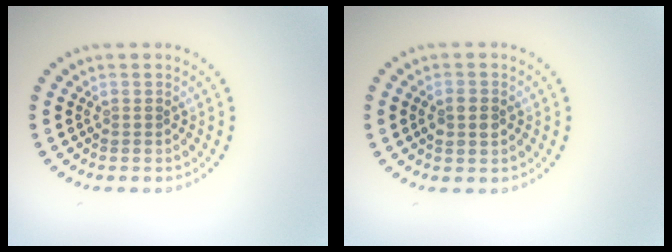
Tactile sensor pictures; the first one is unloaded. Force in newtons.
{"total": 1.7, "press": 1.7, "slide": 0.1}